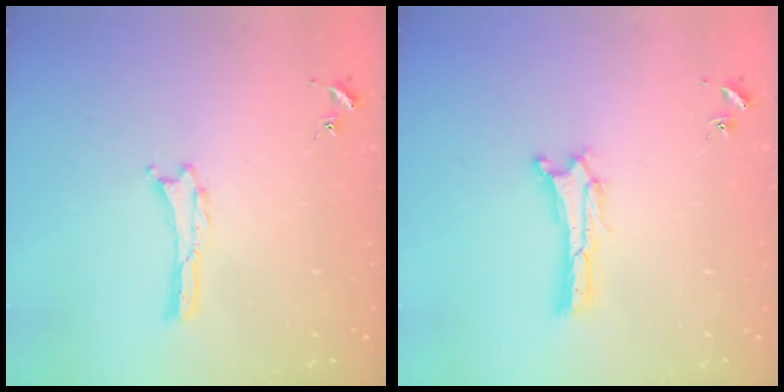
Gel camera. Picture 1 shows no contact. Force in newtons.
{"total": 0.6, "press": 0.5, "slide": 0.2}